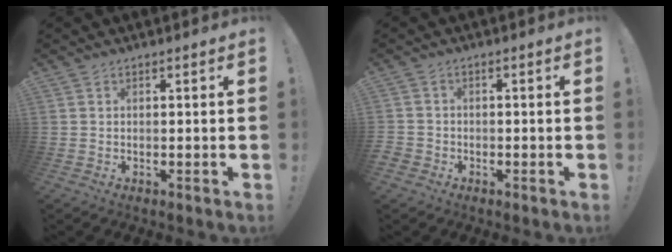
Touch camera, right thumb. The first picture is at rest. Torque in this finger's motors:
{"motor_torque": [1.06, 0.36, 0.50, -0.64, 0.00]}